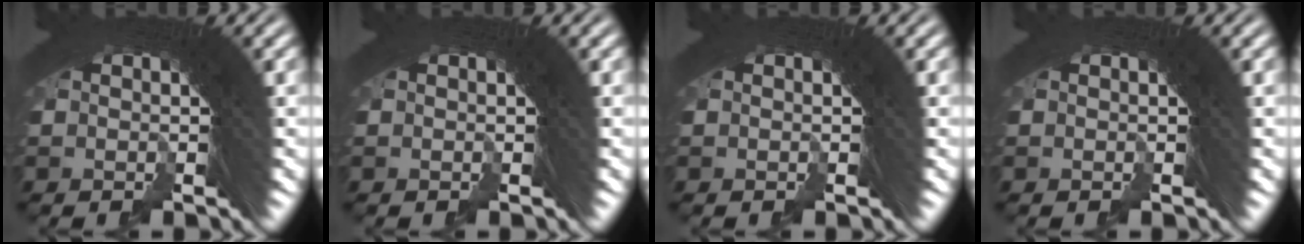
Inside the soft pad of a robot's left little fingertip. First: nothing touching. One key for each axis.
{"total": 0.0}
{"total": 0.0}
{"total": 0.0}